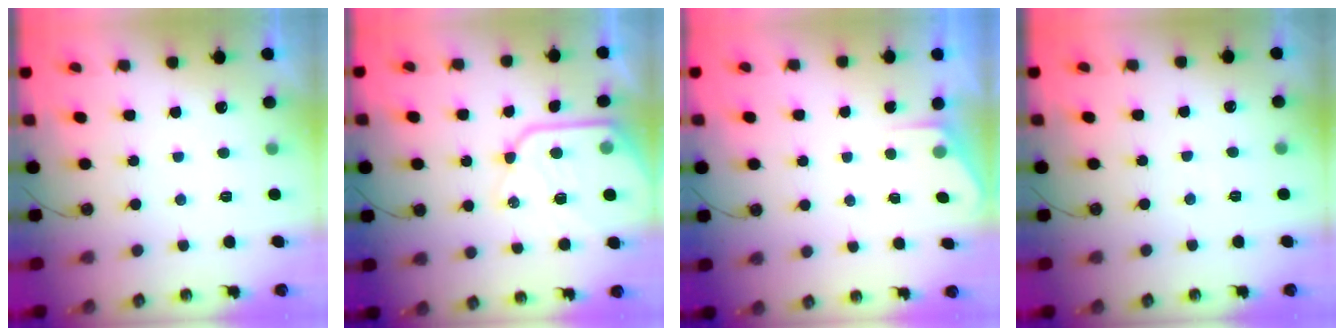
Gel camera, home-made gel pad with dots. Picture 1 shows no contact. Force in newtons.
{"total": 16.2, "press": 16.1, "slide": 1.5}
{"total": 2.2, "press": 2.2, "slide": 0.4}
{"total": 2.4, "press": 2.4, "slide": 0.4}